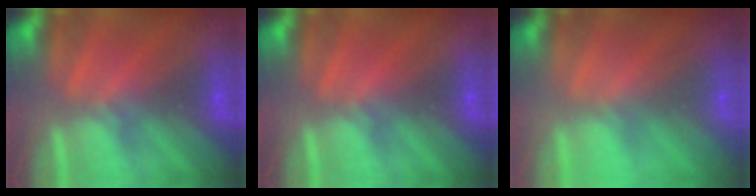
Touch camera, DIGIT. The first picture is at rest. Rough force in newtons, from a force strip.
{"total": 0.0}
{"total": 9.0}